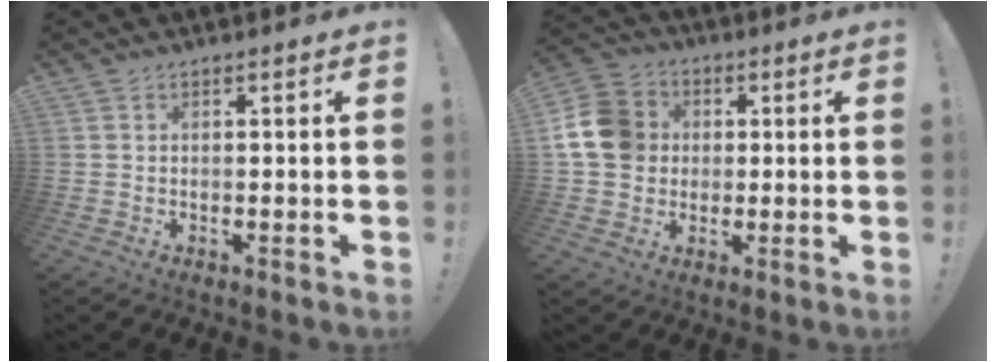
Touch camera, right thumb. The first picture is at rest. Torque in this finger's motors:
{"motor_torque": [0.49, 0.05, 0.82, 0.02, 0.35]}